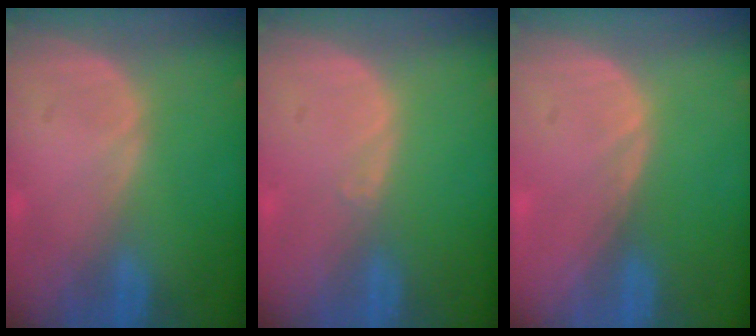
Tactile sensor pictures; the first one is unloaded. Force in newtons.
{"total": 0.6, "press": 0.4, "slide": 0.4}
{"total": 0.6, "press": 0.4, "slide": 0.4}